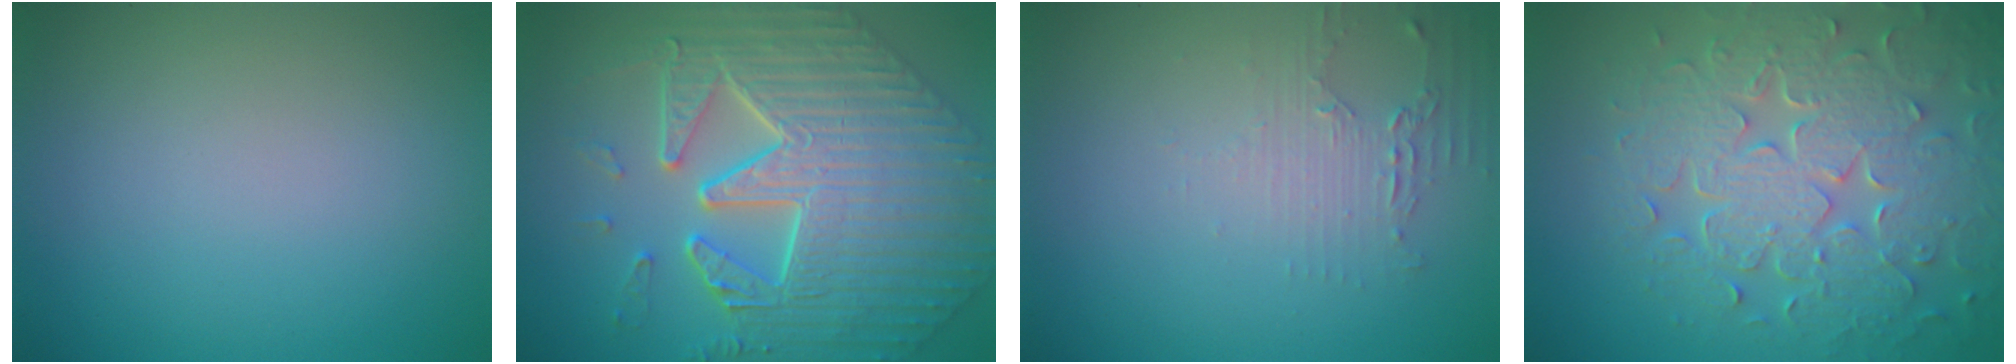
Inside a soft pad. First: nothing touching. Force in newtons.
{"total": 10.1, "press": 7.5, "slide": 6.8}
{"total": 1.7, "press": 1.7, "slide": 0.3}
{"total": 8.3, "press": 6.0, "slide": 5.8}